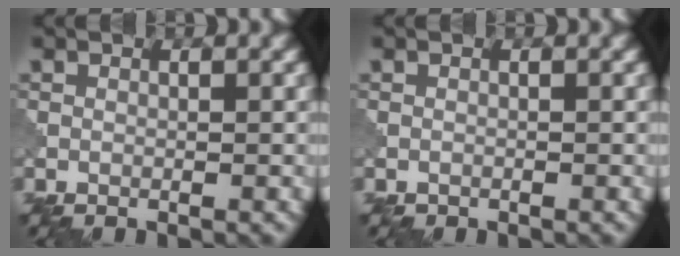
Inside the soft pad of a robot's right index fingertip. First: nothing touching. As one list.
[{"total": 0.0}]